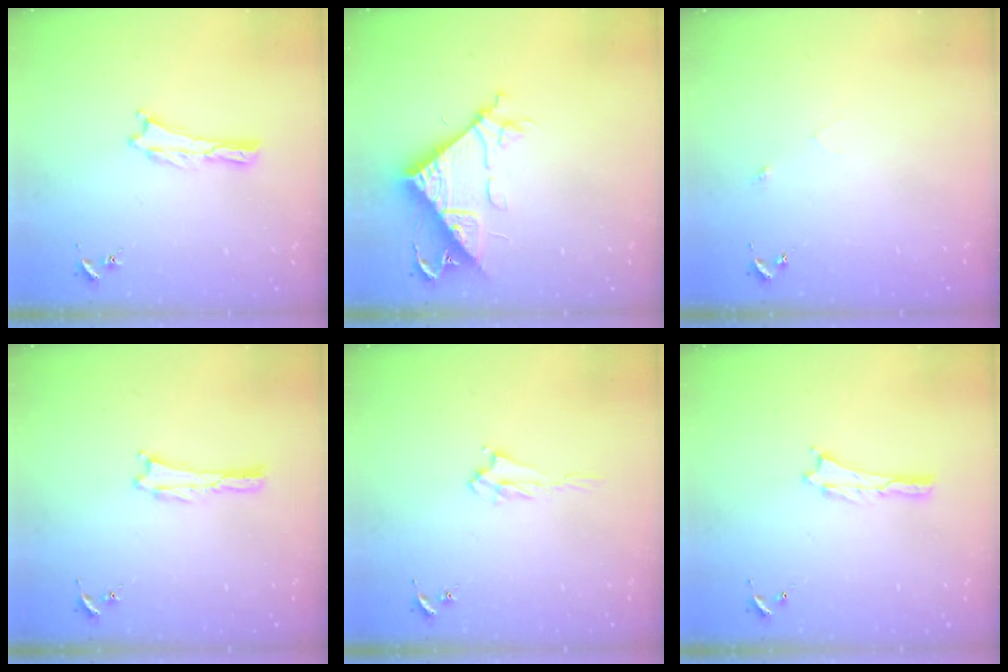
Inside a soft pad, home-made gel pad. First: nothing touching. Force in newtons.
{"total": 9.6, "press": 9.5, "slide": 1.0}
{"total": 2.5, "press": 2.5, "slide": 0.2}
{"total": 0.0}
{"total": 3.1, "press": 3.1, "slide": 0.5}
{"total": 0.0}